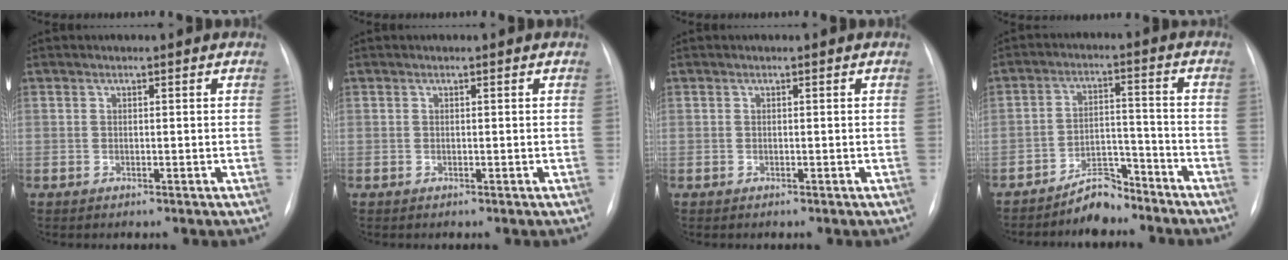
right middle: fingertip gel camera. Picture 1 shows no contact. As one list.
[{"total": 0.0}, {"total": 0.0}, {"total": 5.6, "force": [-5.1, 1.7, 1.4], "torque": [-0.022, 0.006, -0.087]}]